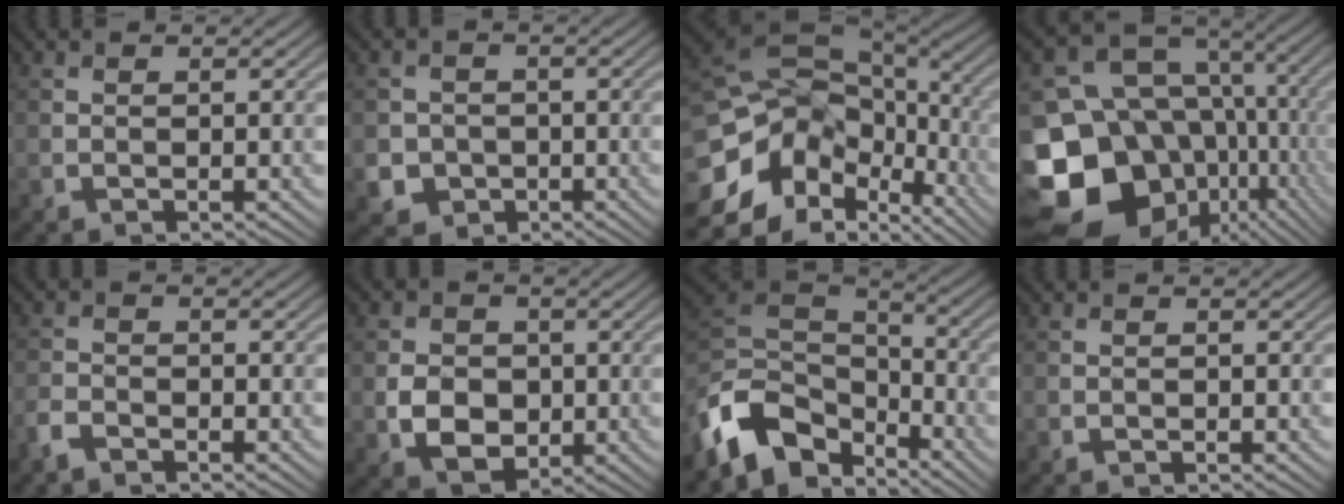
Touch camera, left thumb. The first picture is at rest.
{"total": 4.2, "force": [-1.3, 3.9, 0.9], "torque": [-0.022, -0.013, -0.039]}
{"total": 17.2, "force": [-5.8, 11.9, 11.0], "torque": [-0.246, -0.030, -0.053]}
{"total": 21.5, "force": [-6.4, 17.5, 10.8], "torque": [-0.266, -0.024, -0.081]}
{"total": 2.6, "force": [-2.2, 0.8, 1.1], "torque": [-0.027, -0.005, -0.053]}
{"total": 5.6, "force": [-1.0, 4.5, 3.1], "torque": [-0.064, -0.008, -0.023]}
{"total": 11.2, "force": [-7.0, 6.8, 5.5], "torque": [-0.135, -0.003, -0.144]}
{"total": 0.5, "force": [-0.5, 0.1, 0.1], "torque": [-0.002, -0.004, -0.008]}